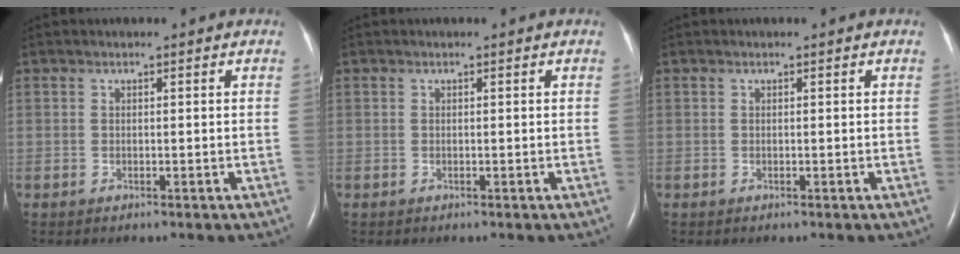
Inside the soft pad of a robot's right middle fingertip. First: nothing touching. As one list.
[{"total": 0.0}, {"total": 0.0}]